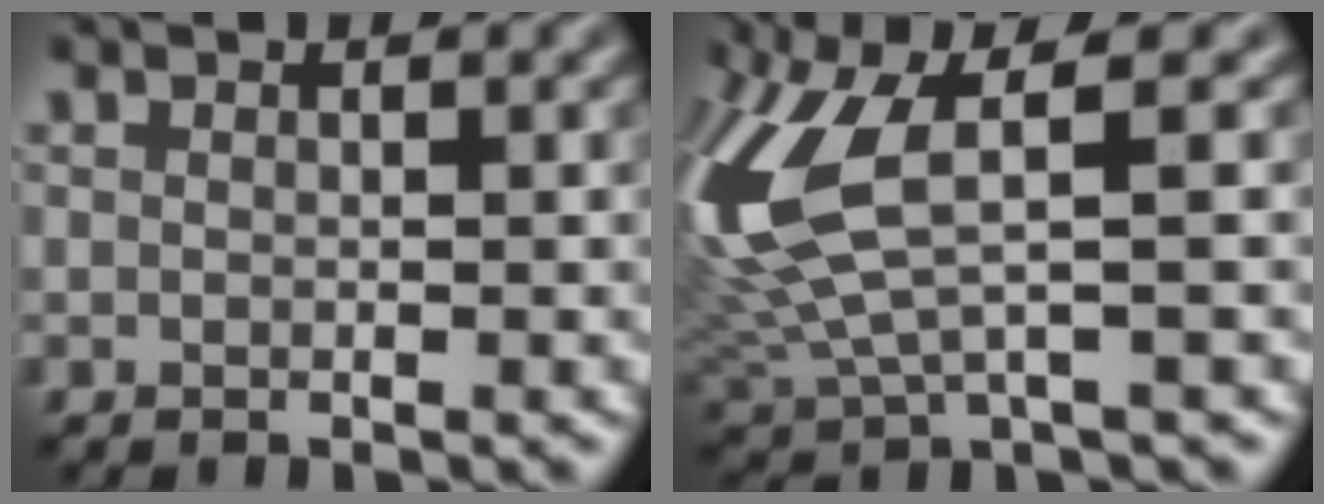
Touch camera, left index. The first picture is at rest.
{"total": 8.0, "force": [1.8, 2.6, 7.4], "torque": [-0.190, 0.004, 0.038]}